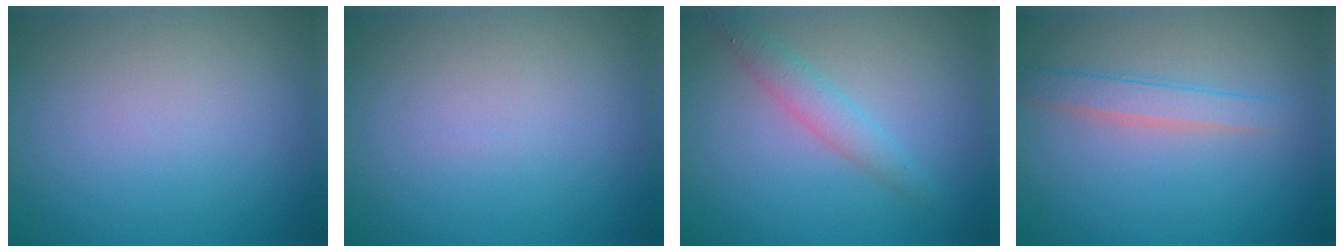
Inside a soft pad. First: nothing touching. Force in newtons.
{"total": 0.0}
{"total": 2.2, "press": 2.2, "slide": 0.0}
{"total": 2.3, "press": 2.2, "slide": 0.1}